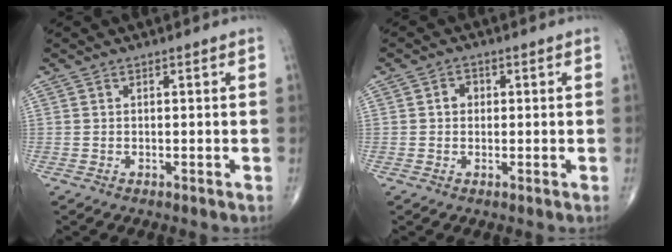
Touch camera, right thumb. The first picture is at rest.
{"total": 2.2, "force": [0.2, 1.9, 1.1], "torque": [-0.006, 0.007, 0.000]}